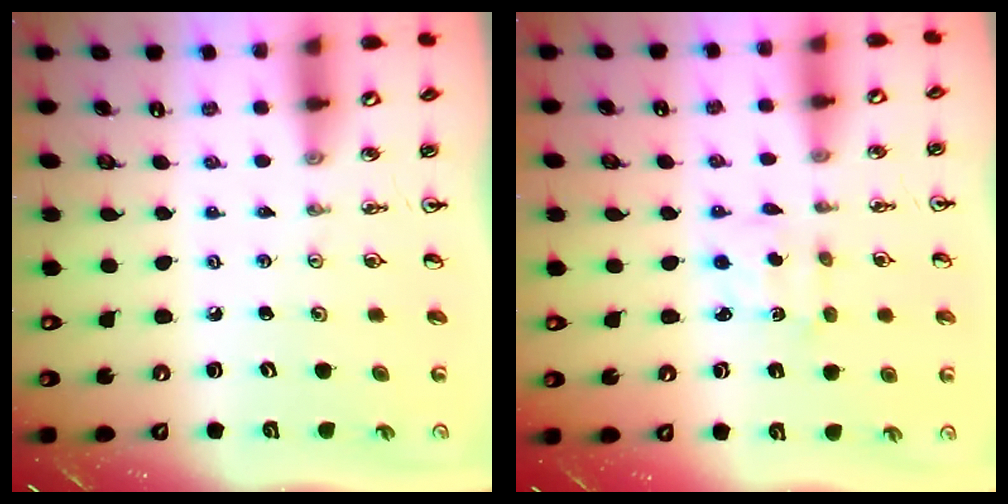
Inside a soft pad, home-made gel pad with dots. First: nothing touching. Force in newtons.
{"total": 2.3, "press": 2.3, "slide": 0.4}